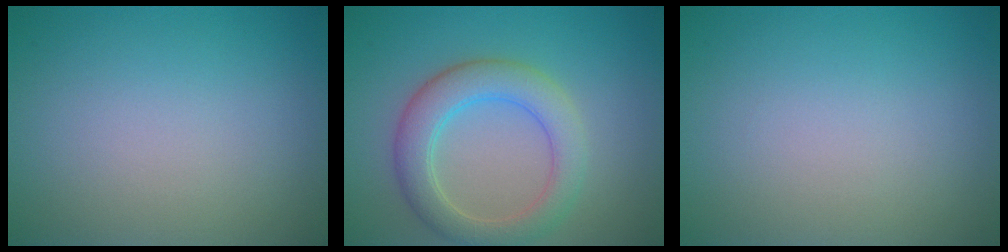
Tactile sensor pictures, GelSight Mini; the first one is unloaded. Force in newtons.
{"total": 4.9, "press": 4.8, "slide": 0.5}
{"total": 0.0}